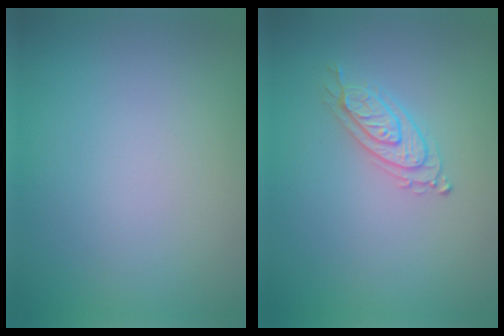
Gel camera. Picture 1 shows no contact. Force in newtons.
{"total": 2.1, "press": 2.1, "slide": 0.4}